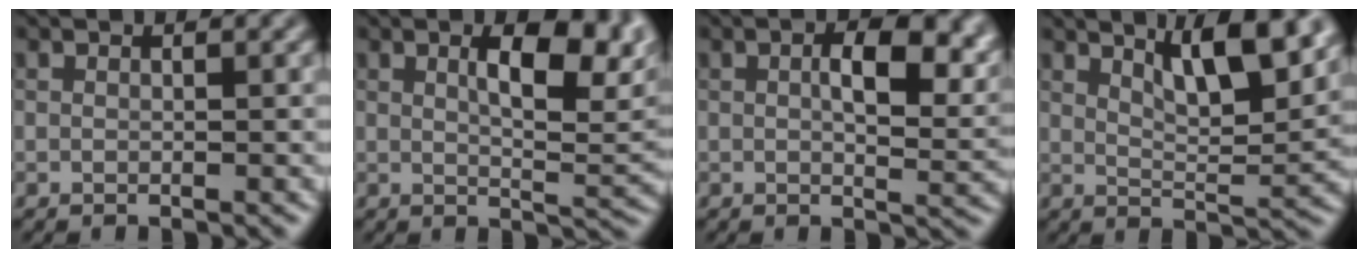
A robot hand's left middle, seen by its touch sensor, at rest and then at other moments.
{"total": 8.5, "force": [2.5, 3.1, 7.5], "torque": [-0.109, 0.004, 0.040]}
{"total": 7.2, "force": [1.9, 3.2, 6.1], "torque": [-0.090, 0.000, 0.029]}
{"total": 6.6, "force": [3.8, 1.7, 5.1], "torque": [-0.077, 0.003, 0.061]}